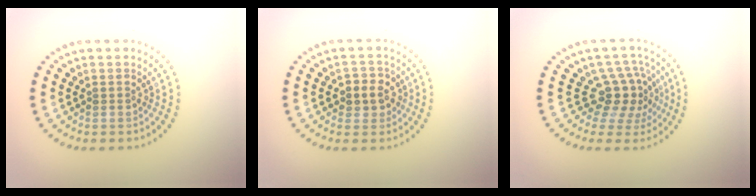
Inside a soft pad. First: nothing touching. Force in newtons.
{"total": 2.6, "press": 2.4, "slide": 0.9}
{"total": 4.0, "press": 2.9, "slide": 2.8}